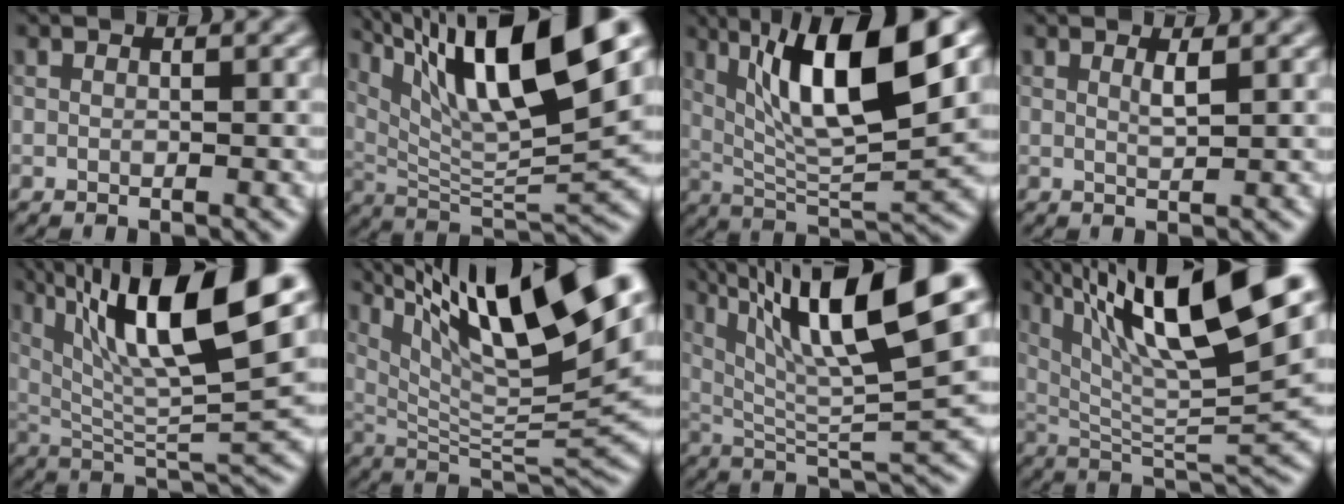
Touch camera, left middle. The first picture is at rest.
{"total": 14.8, "force": [7.5, 3.1, 12.4], "torque": [-0.210, 0.014, 0.135]}
{"total": 11.6, "force": [4.2, 2.7, 10.5], "torque": [-0.169, 0.001, 0.078]}
{"total": 1.1, "force": [0.6, 0.1, 0.9], "torque": [-0.015, -0.001, 0.008]}
{"total": 13.6, "force": [6.2, 2.9, 11.8], "torque": [-0.205, 0.010, 0.113]}
{"total": 16.0, "force": [8.0, 3.7, 13.4], "torque": [-0.222, 0.009, 0.148]}
{"total": 13.3, "force": [6.2, 2.6, 11.5], "torque": [-0.196, 0.015, 0.112]}
{"total": 14.3, "force": [7.0, 3.1, 12.1], "torque": [-0.204, 0.012, 0.126]}